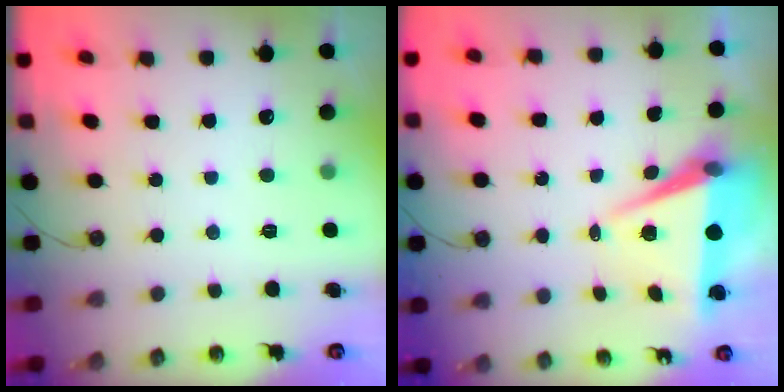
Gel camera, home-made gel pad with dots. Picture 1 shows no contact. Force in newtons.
{"total": 7.2, "press": 5.8, "slide": 4.3}